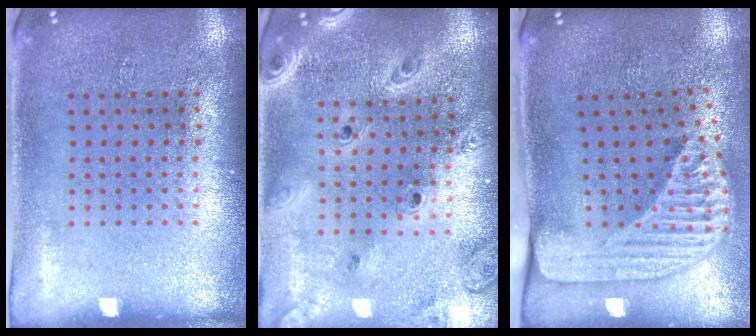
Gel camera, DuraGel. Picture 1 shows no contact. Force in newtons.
{"total": 3.0, "press": 2.5, "slide": 1.6}
{"total": 2.4, "press": 1.7, "slide": 1.7}